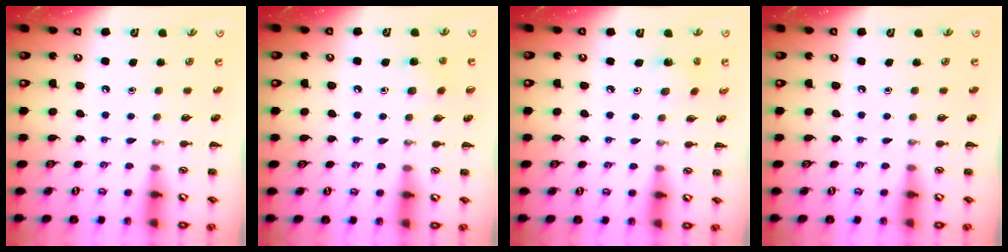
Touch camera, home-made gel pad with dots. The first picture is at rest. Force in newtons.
{"total": 6.0, "press": 5.5, "slide": 2.3}
{"total": 1.9, "press": 1.9, "slide": 0.6}
{"total": 0.0}